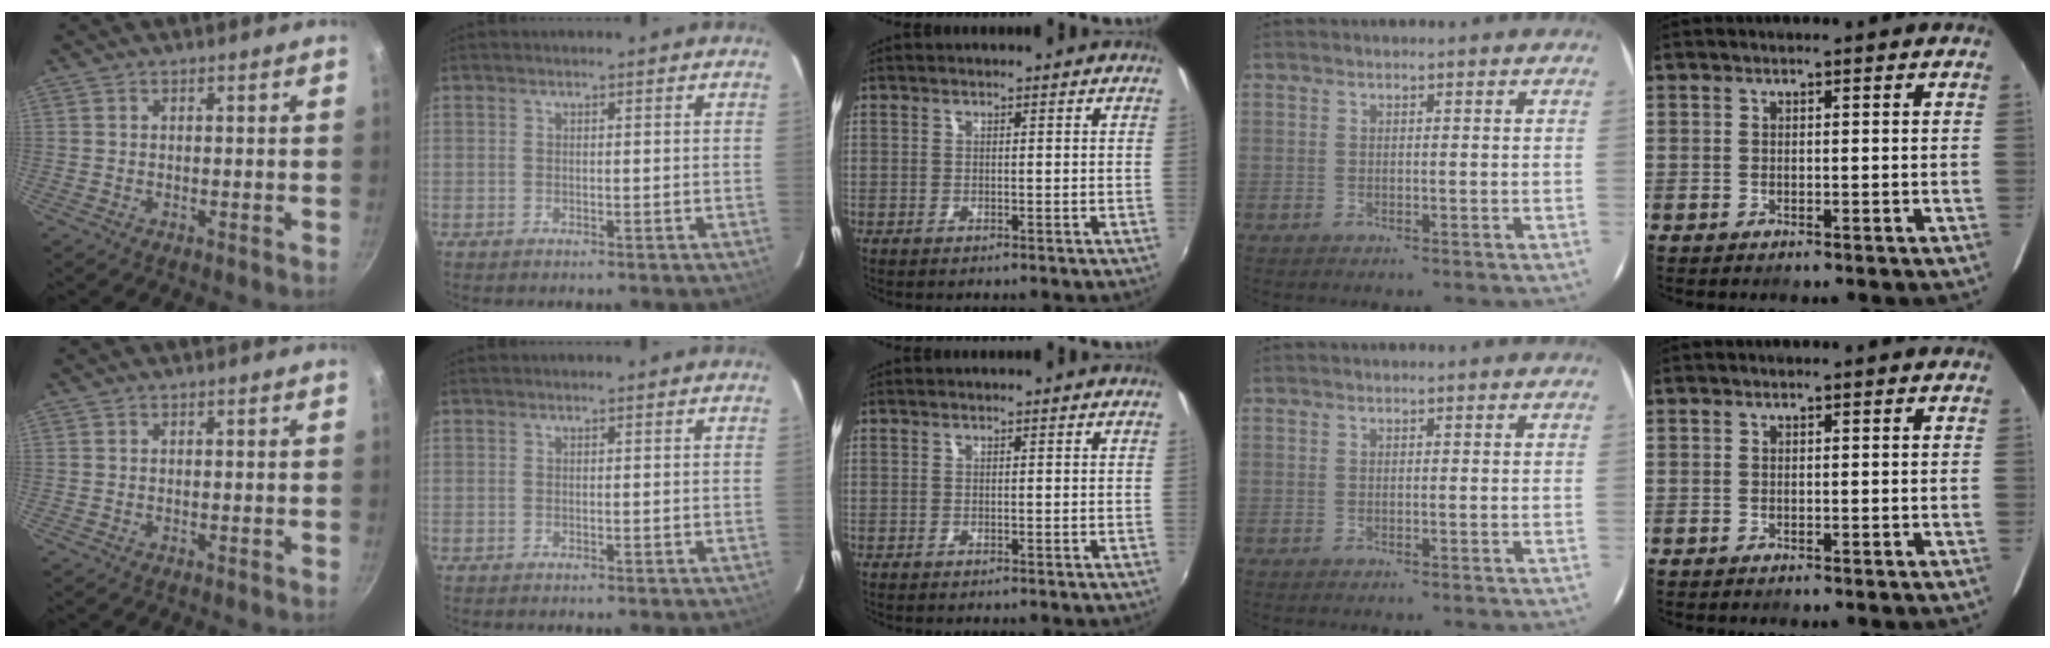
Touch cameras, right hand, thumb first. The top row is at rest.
{}